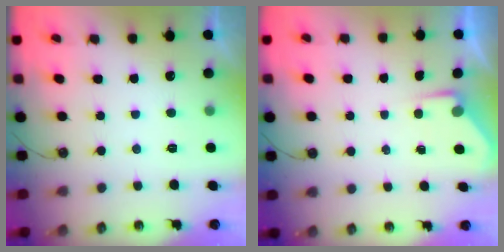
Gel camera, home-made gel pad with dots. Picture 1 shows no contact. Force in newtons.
{"total": 2.7, "press": 2.6, "slide": 0.4}